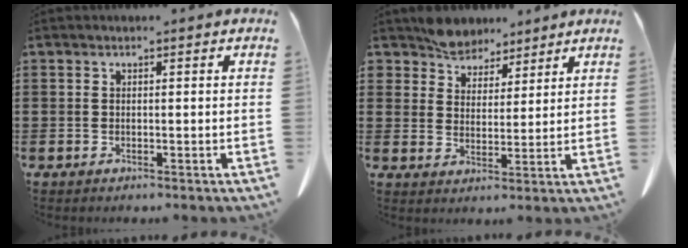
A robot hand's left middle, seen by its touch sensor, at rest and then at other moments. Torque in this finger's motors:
{"motor_torque": [1.65, 0.48, 0.15, 0.11]}